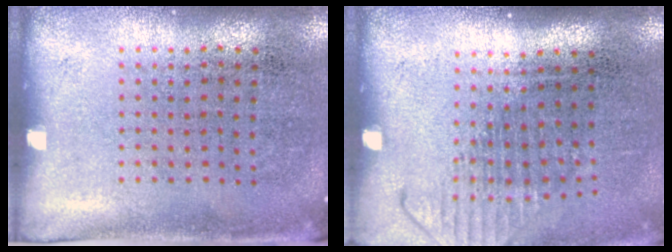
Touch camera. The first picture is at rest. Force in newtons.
{"total": 1.3, "press": 1.0, "slide": 0.9}